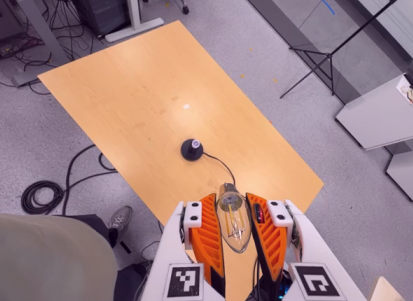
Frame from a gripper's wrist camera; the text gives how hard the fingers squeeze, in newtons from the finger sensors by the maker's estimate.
{"total": 18.7, "left": 20.3, "right": 17.0}